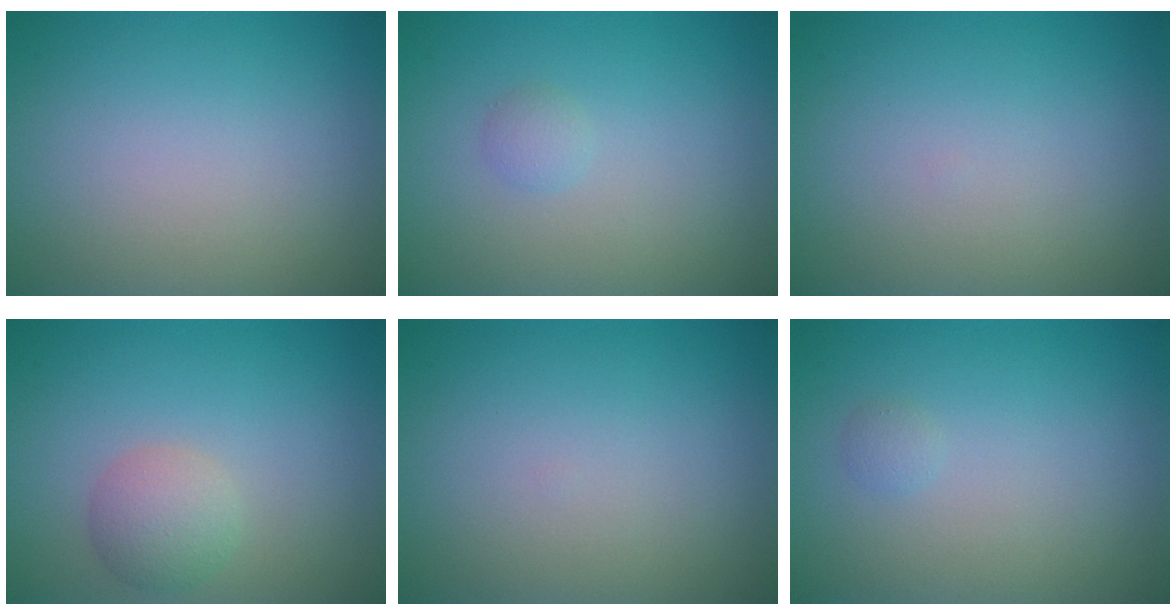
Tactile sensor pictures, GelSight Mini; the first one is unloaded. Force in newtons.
{"total": 0.9, "press": 0.9, "slide": 0.0}
{"total": 0.0}
{"total": 2.7, "press": 2.7, "slide": 0.1}
{"total": 0.0}
{"total": 0.6, "press": 0.6, "slide": 0.0}